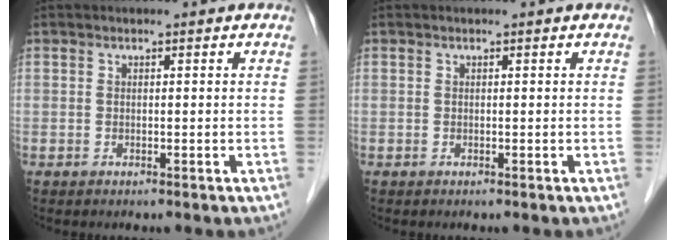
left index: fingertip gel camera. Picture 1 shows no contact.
{"total": 0.0}